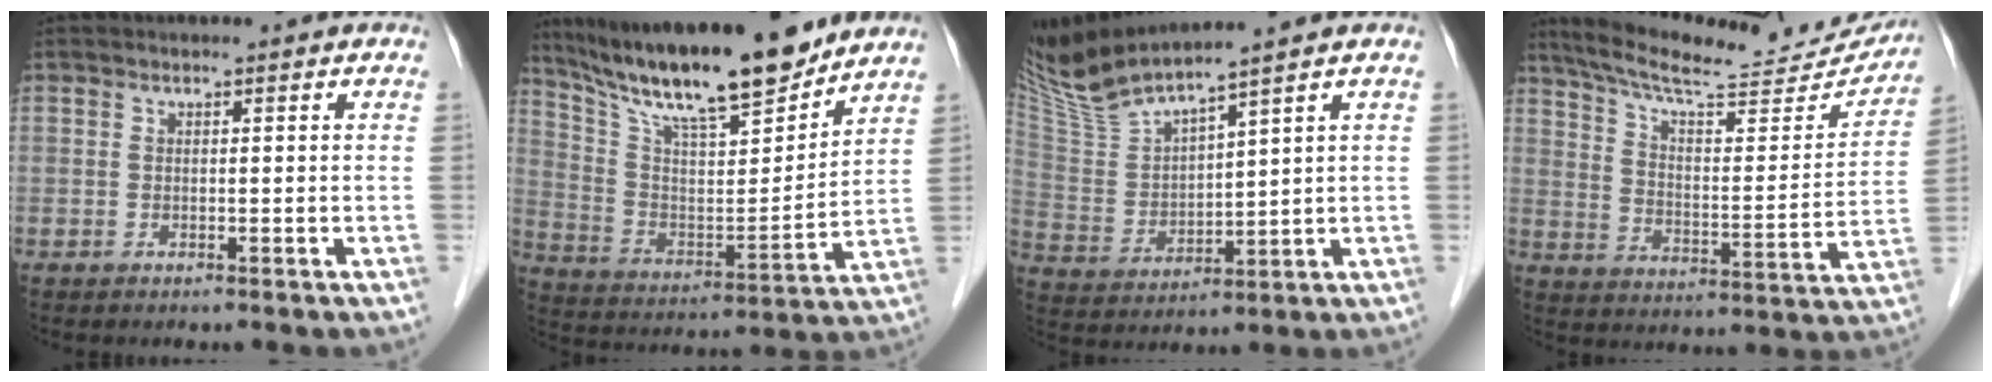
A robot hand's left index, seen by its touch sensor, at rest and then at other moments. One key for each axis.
{"total": 19.8, "fx": 16.7, "fy": 2.3, "fz": 10.4, "tx": -0.181, "ty": -0.001, "tz": 0.291}
{"total": 10.5, "fx": 9.4, "fy": -1.1, "fz": 4.7, "tx": -0.110, "ty": 0.004, "tz": 0.194}
{"total": 23.0, "fx": 21.3, "fy": 3.4, "fz": 8.2, "tx": -0.130, "ty": -0.032, "tz": 0.293}